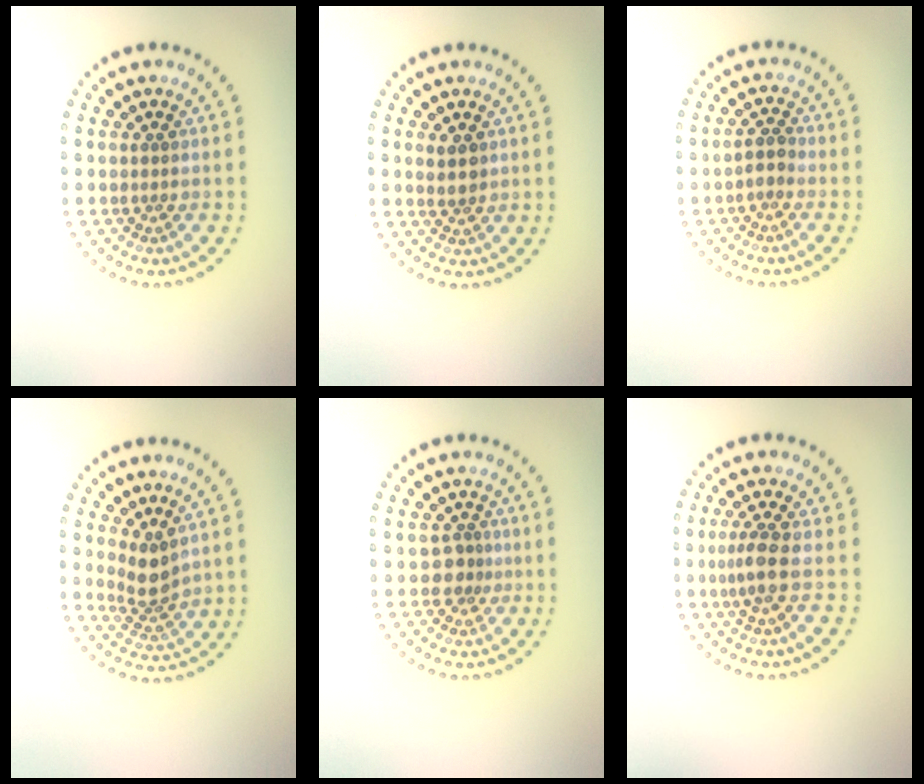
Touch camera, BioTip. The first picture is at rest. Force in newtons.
{"total": 1.8, "press": 1.7, "slide": 0.7}
{"total": 1.5, "press": 1.3, "slide": 0.8}
{"total": 2.8, "press": 2.2, "slide": 1.8}
{"total": 2.0, "press": 1.6, "slide": 1.2}
{"total": 2.3, "press": 1.8, "slide": 1.3}